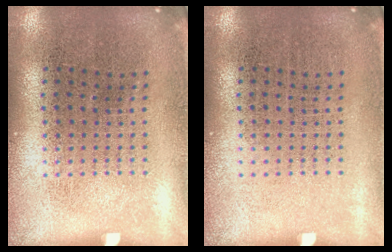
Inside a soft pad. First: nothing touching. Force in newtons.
{"total": 0.0}